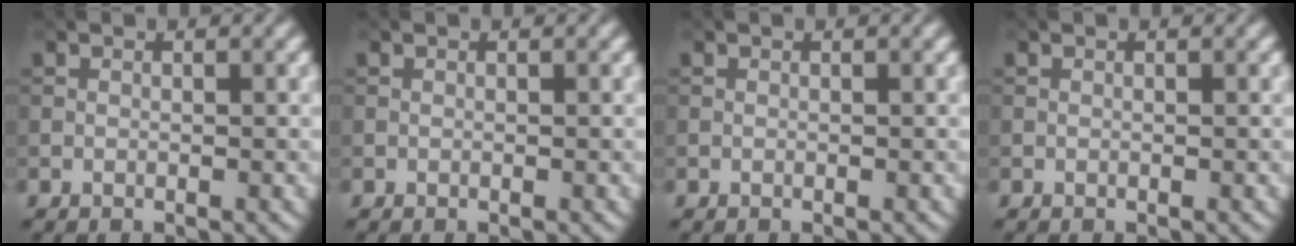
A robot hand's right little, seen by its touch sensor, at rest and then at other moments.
{"total": 0.0}
{"total": 0.0}
{"total": 0.0}